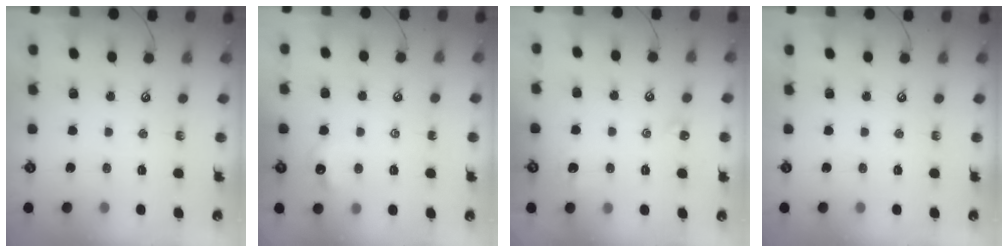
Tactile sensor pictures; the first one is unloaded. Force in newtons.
{"total": 4.1, "press": 4.1, "slide": 0.6}
{"total": 2.4, "press": 2.4, "slide": 0.5}
{"total": 0.0}